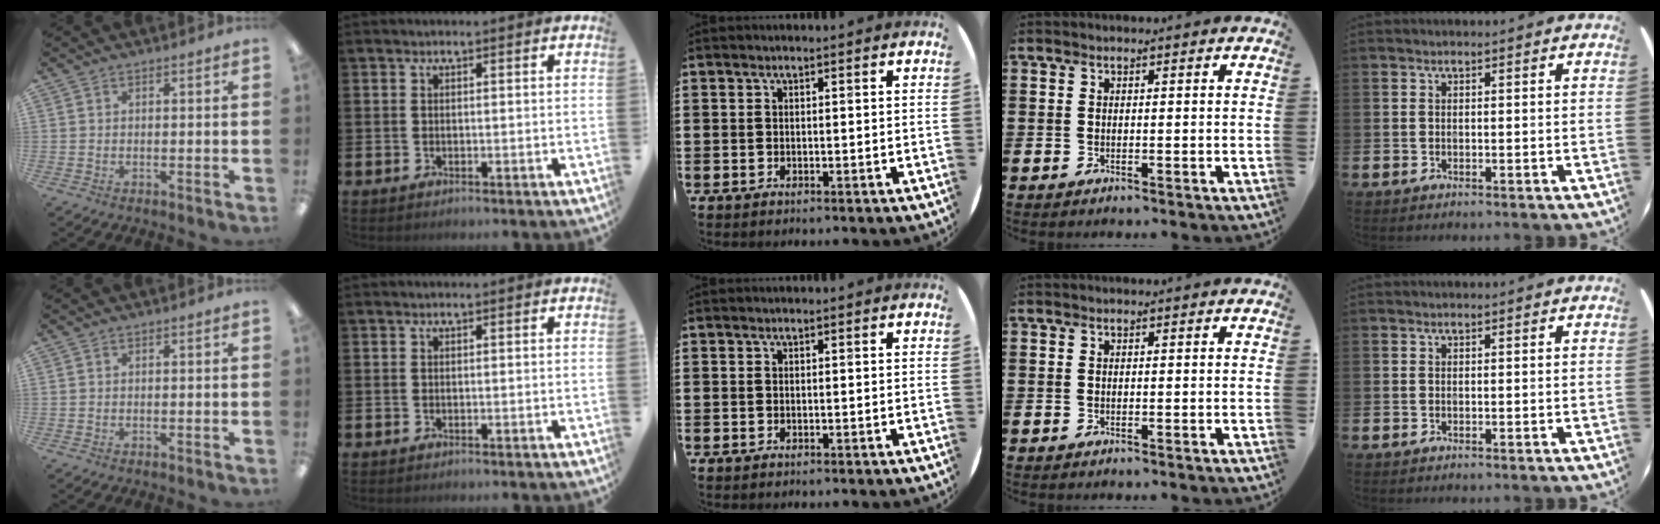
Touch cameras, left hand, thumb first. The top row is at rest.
{}